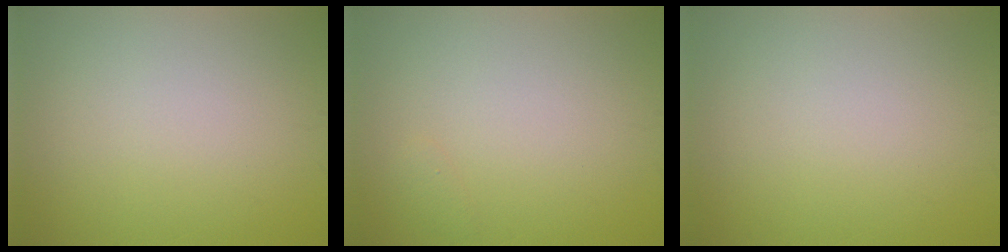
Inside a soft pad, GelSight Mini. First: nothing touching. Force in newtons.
{"total": 0.5, "press": 0.5, "slide": 0.0}
{"total": 0.0}